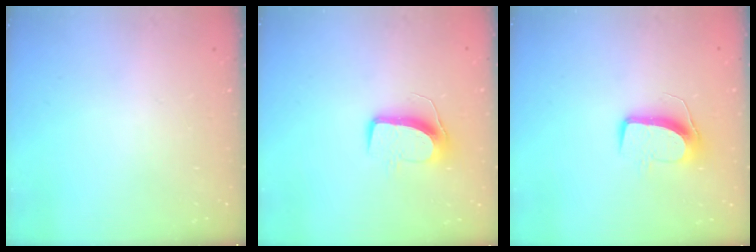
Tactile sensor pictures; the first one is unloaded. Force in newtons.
{"total": 10.4, "press": 10.4, "slide": 0.4}
{"total": 10.4, "press": 10.4, "slide": 0.4}